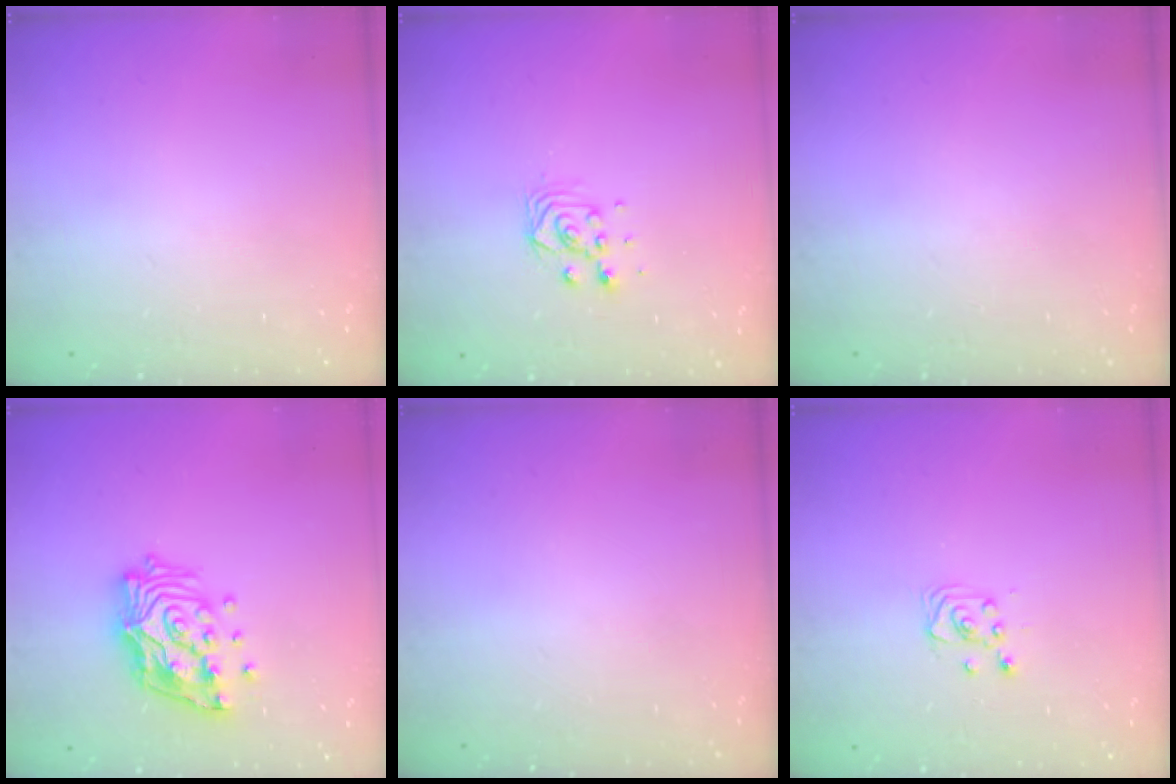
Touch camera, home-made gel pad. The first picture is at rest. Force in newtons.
{"total": 7.3, "press": 7.3, "slide": 0.4}
{"total": 0.0}
{"total": 15.5, "press": 15.4, "slide": 1.8}
{"total": 0.0}
{"total": 2.9, "press": 2.9, "slide": 0.4}